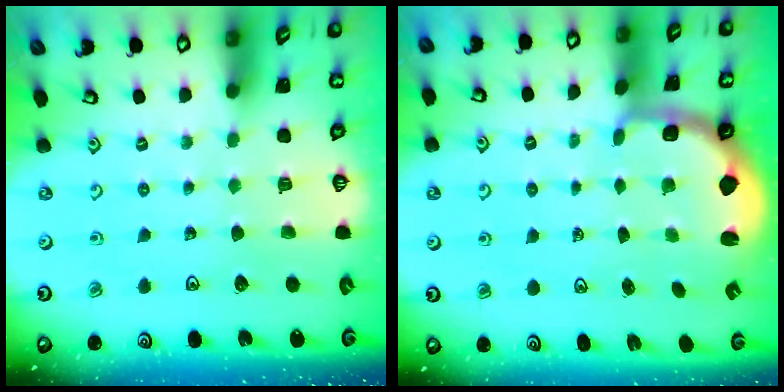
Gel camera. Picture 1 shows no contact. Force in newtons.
{"total": 2.1, "press": 1.3, "slide": 1.6}